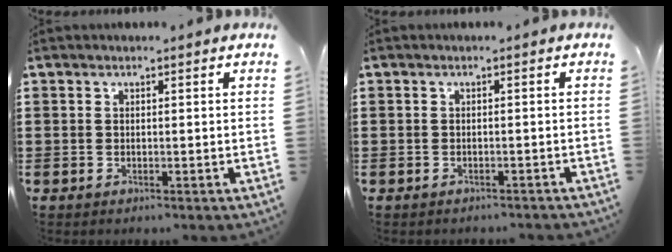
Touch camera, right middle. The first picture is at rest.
{"total": 0.7, "force": [-0.7, 0.0, 0.1], "torque": [-0.004, -0.003, -0.014]}